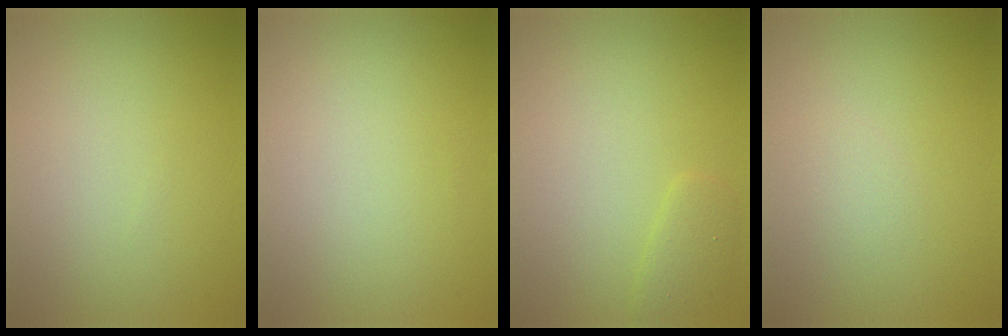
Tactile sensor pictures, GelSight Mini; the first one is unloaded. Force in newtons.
{"total": 0.0}
{"total": 1.3, "press": 1.3, "slide": 0.2}
{"total": 1.0, "press": 1.0, "slide": 0.0}